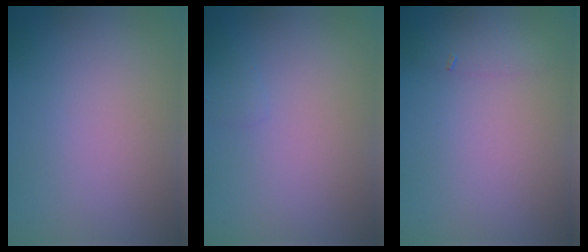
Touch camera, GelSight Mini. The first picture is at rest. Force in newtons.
{"total": 0.5, "press": 0.5, "slide": 0.1}
{"total": 1.3, "press": 1.3, "slide": 0.0}